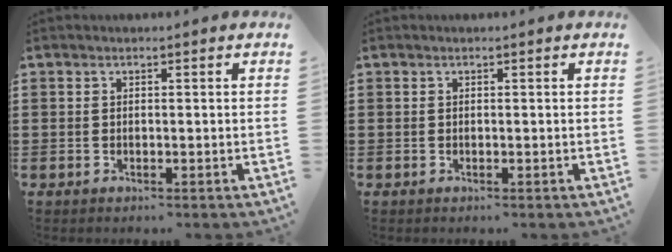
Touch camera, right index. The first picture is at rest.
{"total": 0.0}